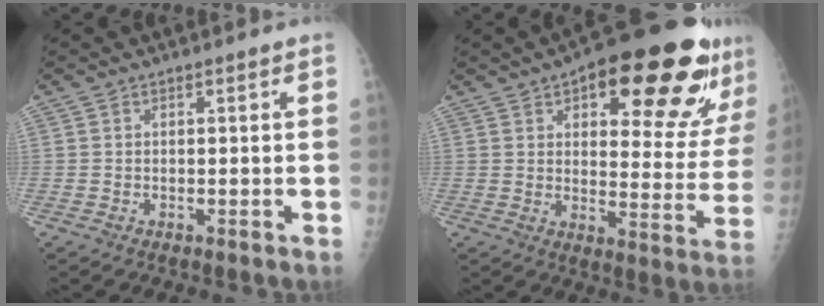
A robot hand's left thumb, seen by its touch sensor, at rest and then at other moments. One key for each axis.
{"total": 24.5, "fx": 13.3, "fy": 8.7, "fz": 18.6, "tx": -0.208, "ty": -0.028, "tz": 0.182}